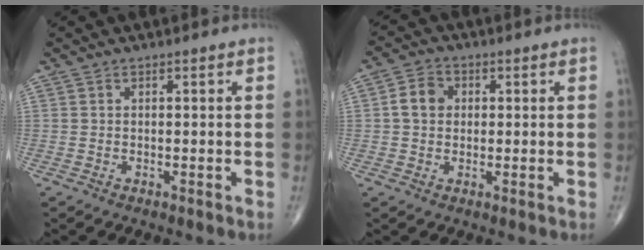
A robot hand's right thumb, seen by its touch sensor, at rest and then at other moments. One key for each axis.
{"total": 4.9, "fx": 0.5, "fy": 4.0, "fz": 2.9, "tx": -0.041, "ty": 0.011, "tz": 0.003}